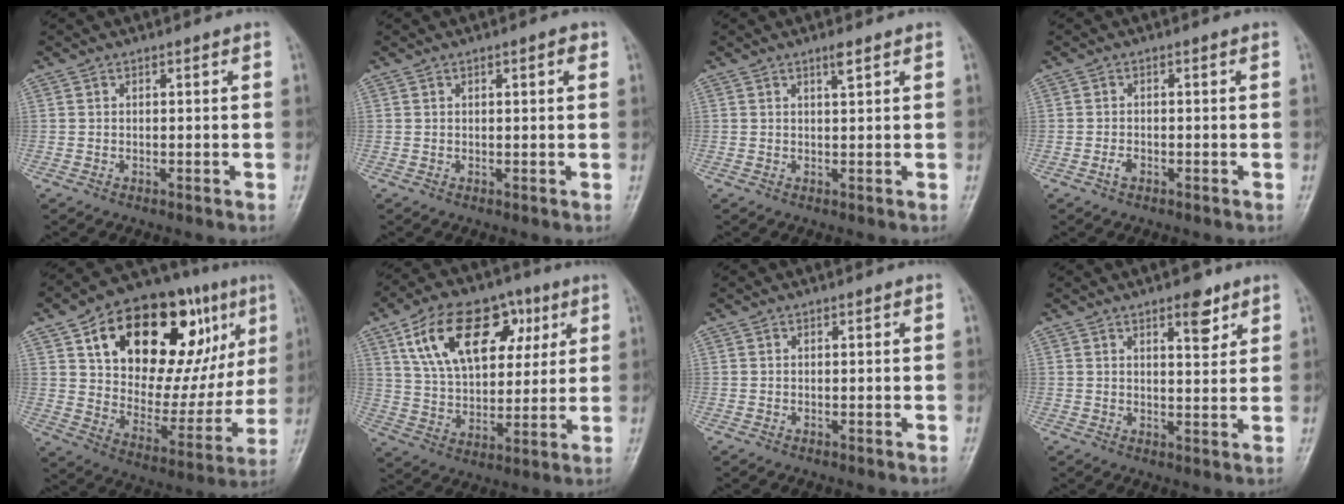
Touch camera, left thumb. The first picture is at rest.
{"total": 2.1, "force": [0.8, 0.8, 1.9], "torque": [-0.019, 0.003, 0.009]}
{"total": 1.5, "force": [0.9, 0.1, 1.1], "torque": [-0.018, -0.002, 0.017]}
{"total": 1.6, "force": [-1.0, 0.9, 0.8], "torque": [-0.015, 0.007, -0.019]}
{"total": 30.5, "force": [12.8, 15.7, 22.8], "torque": [-0.288, 0.007, 0.208]}
{"total": 19.6, "force": [8.1, 11.9, 13.3], "torque": [-0.184, -0.008, 0.139]}
{"total": 0.0}
{"total": 5.0, "force": [3.1, 2.0, 3.4], "torque": [-0.032, -0.017, 0.042]}